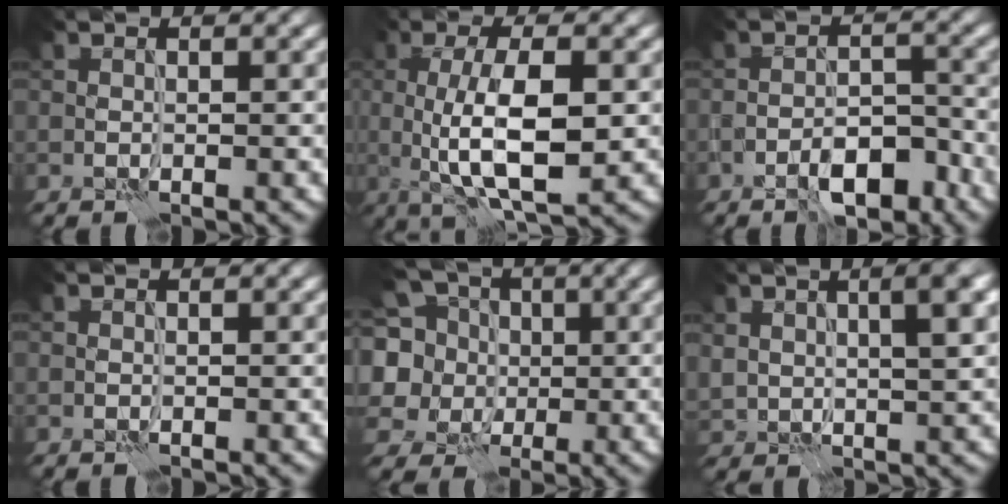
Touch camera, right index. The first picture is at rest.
{"total": 8.0, "force": [-0.2, 2.5, 7.6], "torque": [-0.132, -0.003, -0.001]}
{"total": 5.1, "force": [-3.4, 1.8, 3.3], "torque": [-0.043, 0.011, -0.053]}
{"total": 0.0}
{"total": 9.2, "force": [1.9, 8.0, 4.2], "torque": [-0.109, 0.028, -0.003]}
{"total": 5.1, "force": [2.2, 2.0, 4.1], "torque": [-0.067, 0.006, 0.043]}